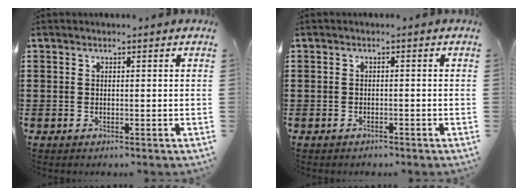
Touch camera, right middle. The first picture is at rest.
{"total": 0.8, "force": [-0.8, 0.3, 0.0], "torque": [-0.001, 0.001, -0.017]}